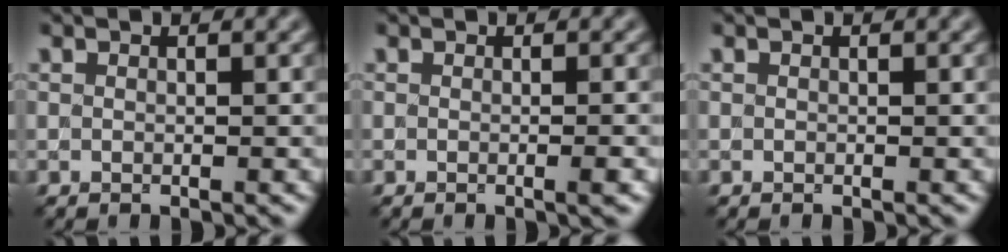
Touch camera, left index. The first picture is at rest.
{"total": 2.1, "force": [-0.1, 0.8, 2.0], "torque": [-0.014, -0.002, -0.009]}
{"total": 0.0}